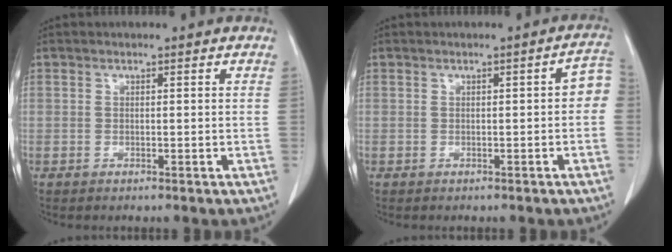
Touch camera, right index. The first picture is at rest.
{"total": 3.3, "force": [-0.1, 1.0, 3.2], "torque": [-0.030, 0.012, -0.006]}